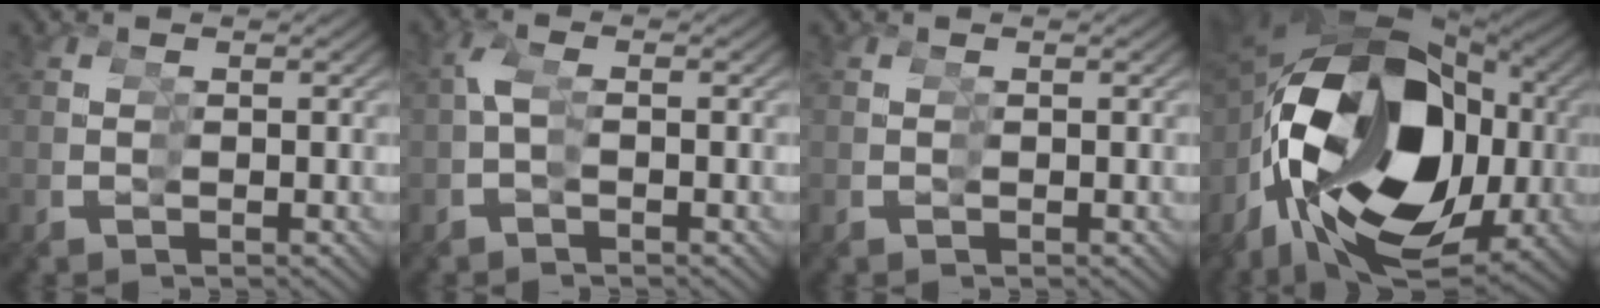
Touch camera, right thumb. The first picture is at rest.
{"total": 1.8, "force": [-1.6, 0.8, -0.1], "torque": [-0.038, -0.014, -0.022]}
{"total": 0.0}
{"total": 24.1, "force": [-0.7, 14.3, 19.3], "torque": [-0.335, -0.025, 0.003]}